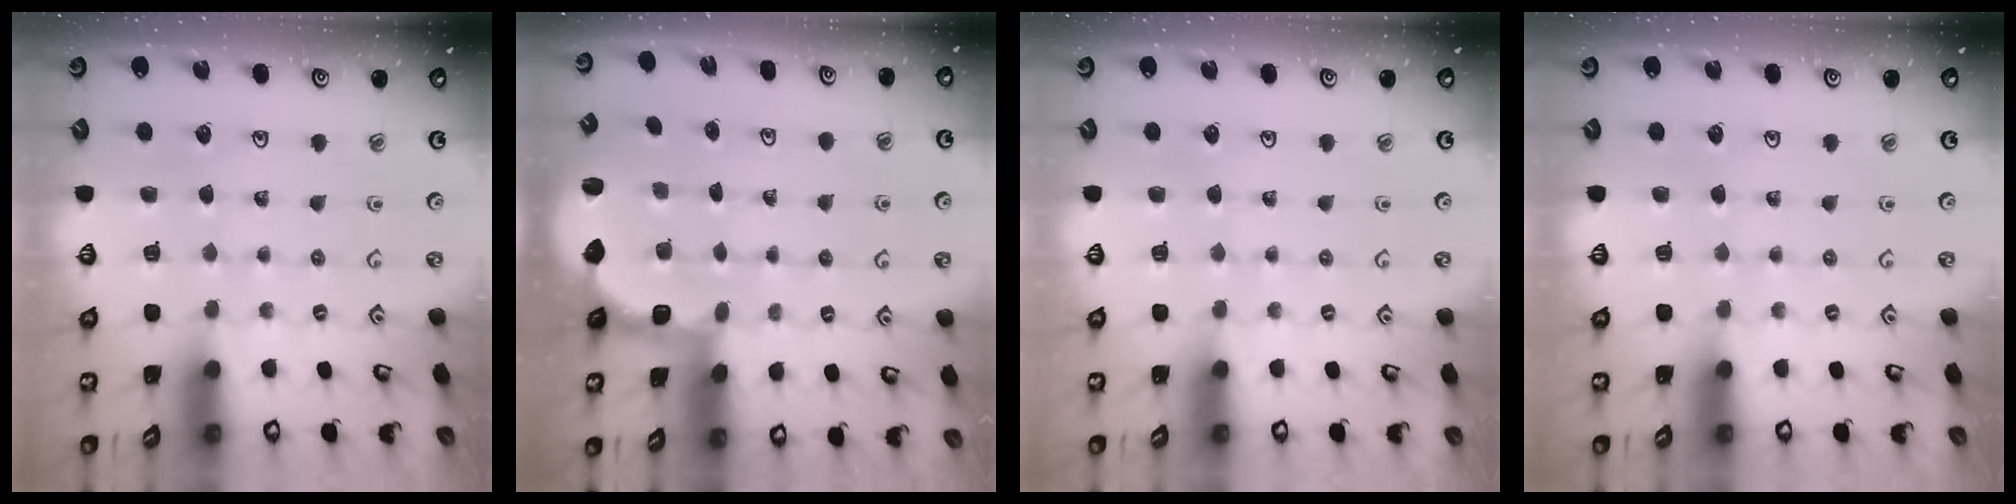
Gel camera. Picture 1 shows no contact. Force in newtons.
{"total": 2.6, "press": 2.1, "slide": 1.5}
{"total": 0.0}
{"total": 0.0}